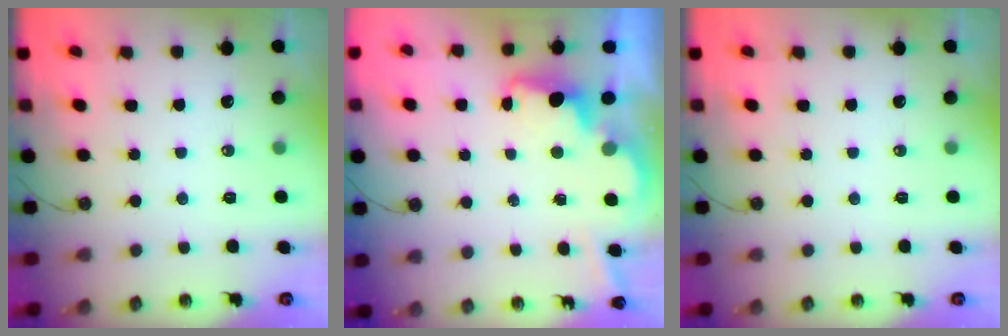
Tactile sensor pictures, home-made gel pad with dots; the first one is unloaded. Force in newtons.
{"total": 3.5, "press": 3.4, "slide": 0.8}
{"total": 0.0}